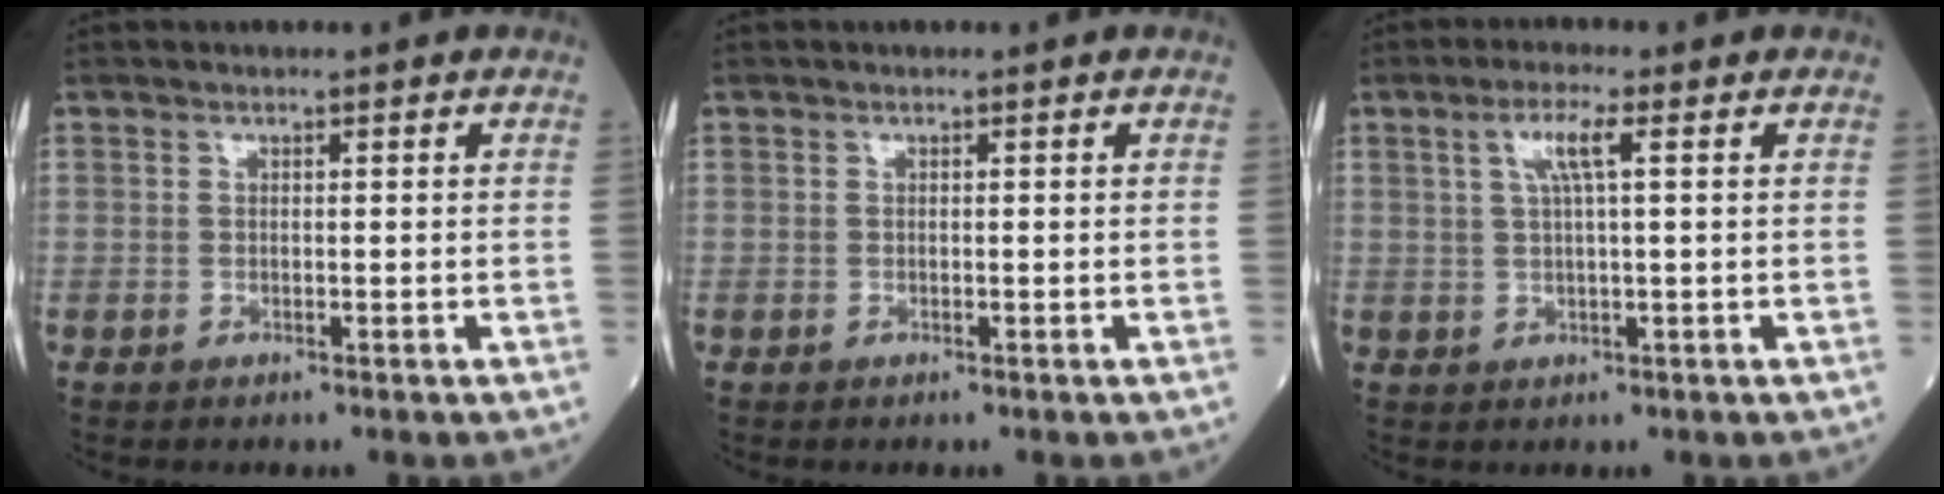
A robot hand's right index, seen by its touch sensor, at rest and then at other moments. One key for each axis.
{"total": 0.0}
{"total": 4.2, "fx": 1.4, "fy": 0.1, "fz": 3.9, "tx": -0.080, "ty": 0.008, "tz": 0.028}